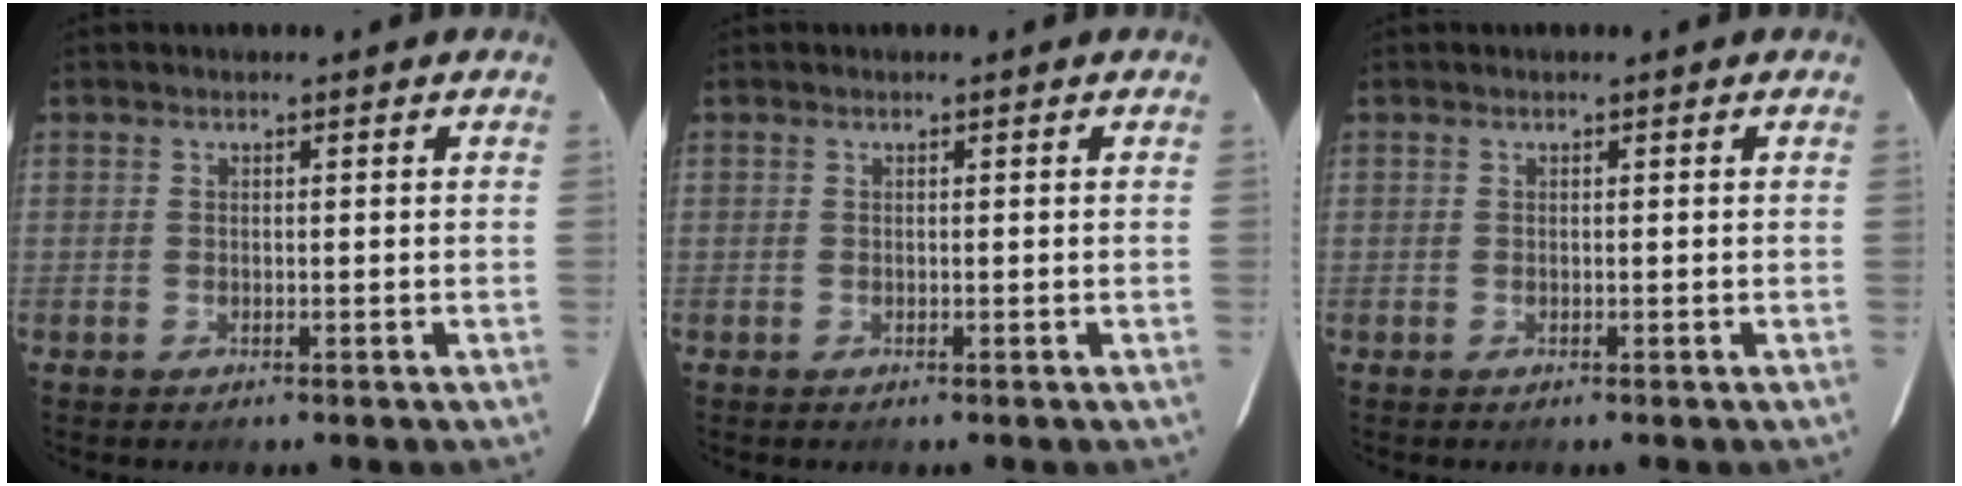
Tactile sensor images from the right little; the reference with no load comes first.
{"total": 0.0}
{"total": 0.0}